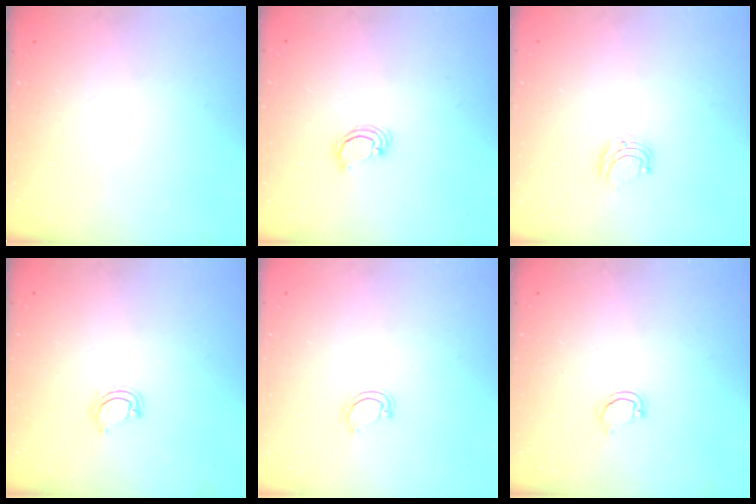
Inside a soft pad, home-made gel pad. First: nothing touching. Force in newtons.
{"total": 2.4, "press": 2.4, "slide": 0.3}
{"total": 4.9, "press": 4.8, "slide": 0.5}
{"total": 4.9, "press": 4.9, "slide": 0.3}
{"total": 3.3, "press": 3.3, "slide": 0.2}
{"total": 3.1, "press": 3.1, "slide": 0.2}